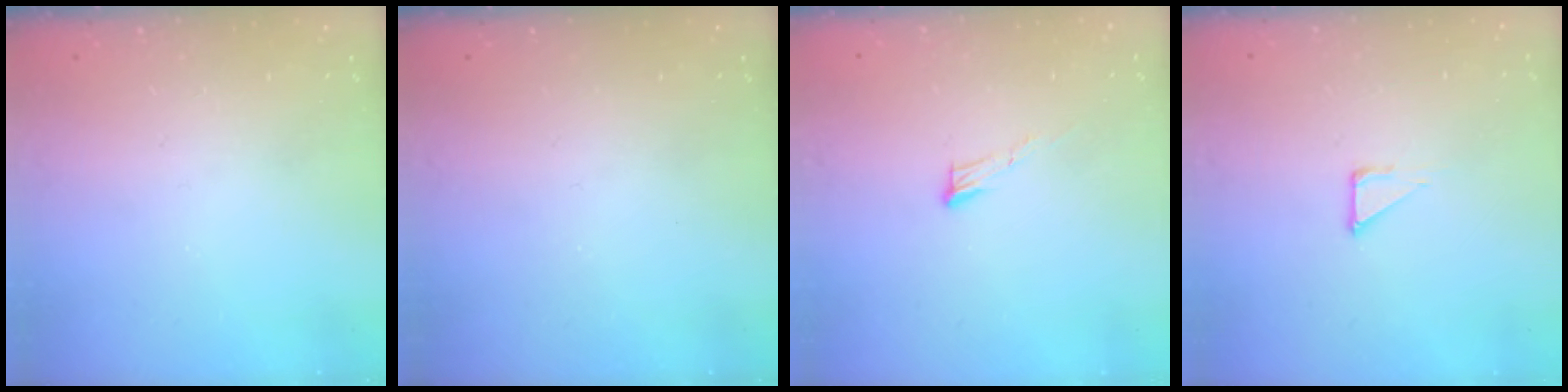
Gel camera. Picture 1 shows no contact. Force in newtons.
{"total": 0.0}
{"total": 5.7, "press": 5.7, "slide": 0.3}
{"total": 3.6, "press": 3.6, "slide": 0.2}